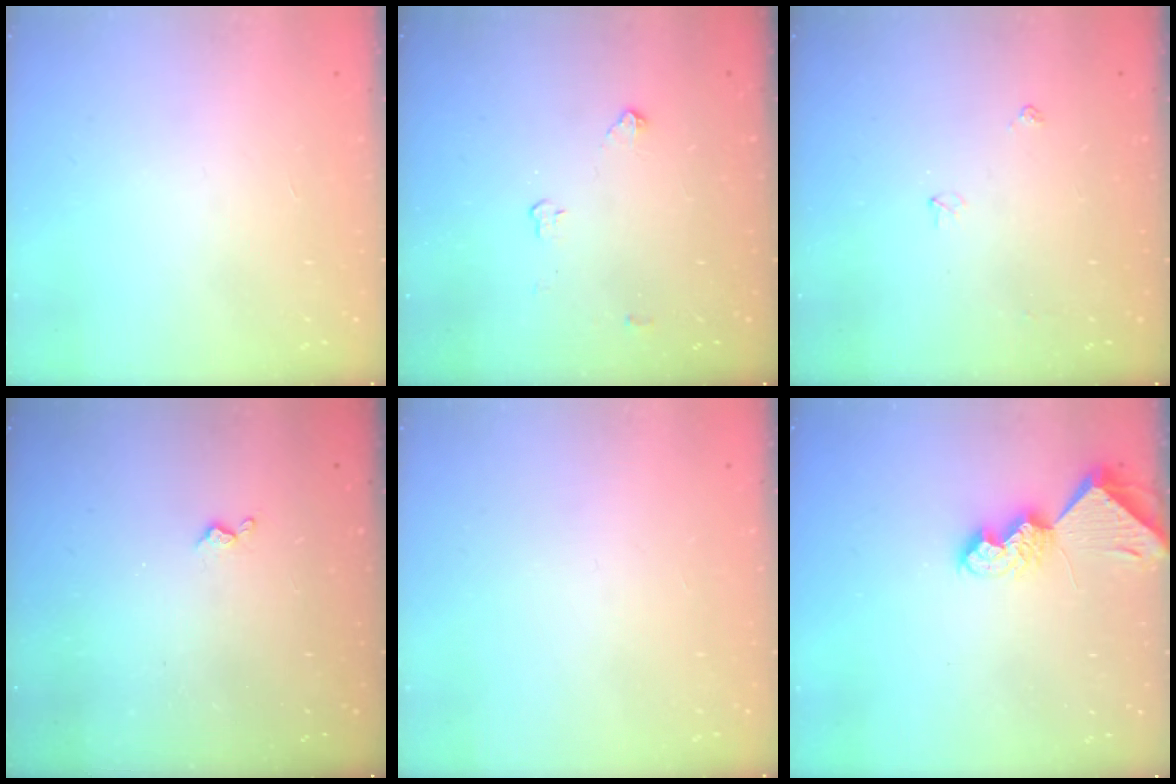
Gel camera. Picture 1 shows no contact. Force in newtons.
{"total": 3.7, "press": 3.6, "slide": 0.5}
{"total": 3.0, "press": 3.0, "slide": 0.5}
{"total": 3.1, "press": 3.1, "slide": 0.7}
{"total": 0.0}
{"total": 7.2, "press": 7.2, "slide": 1.0}